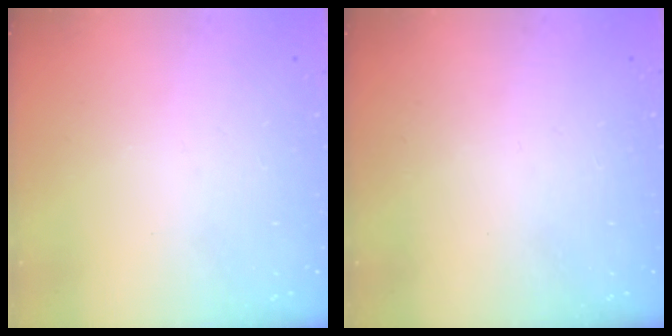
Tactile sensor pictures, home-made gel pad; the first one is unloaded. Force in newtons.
{"total": 0.0}